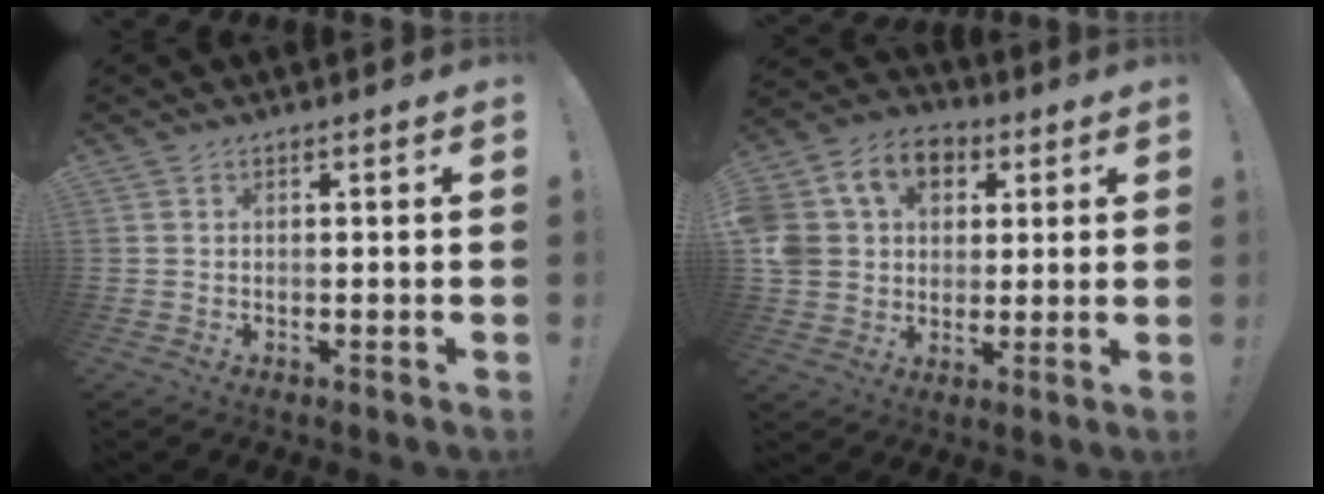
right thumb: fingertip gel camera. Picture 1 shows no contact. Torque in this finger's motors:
{"motor_torque": [1.23, 3.12, 1.42, 0.30, 0.18]}